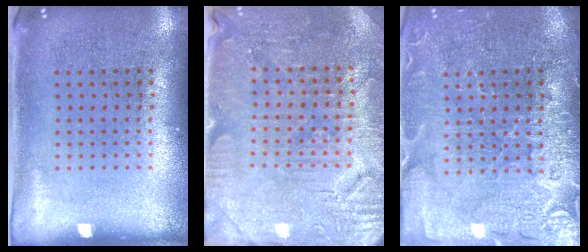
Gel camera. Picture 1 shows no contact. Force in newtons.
{"total": 3.4, "press": 3.3, "slide": 0.4}
{"total": 3.5, "press": 3.4, "slide": 1.0}